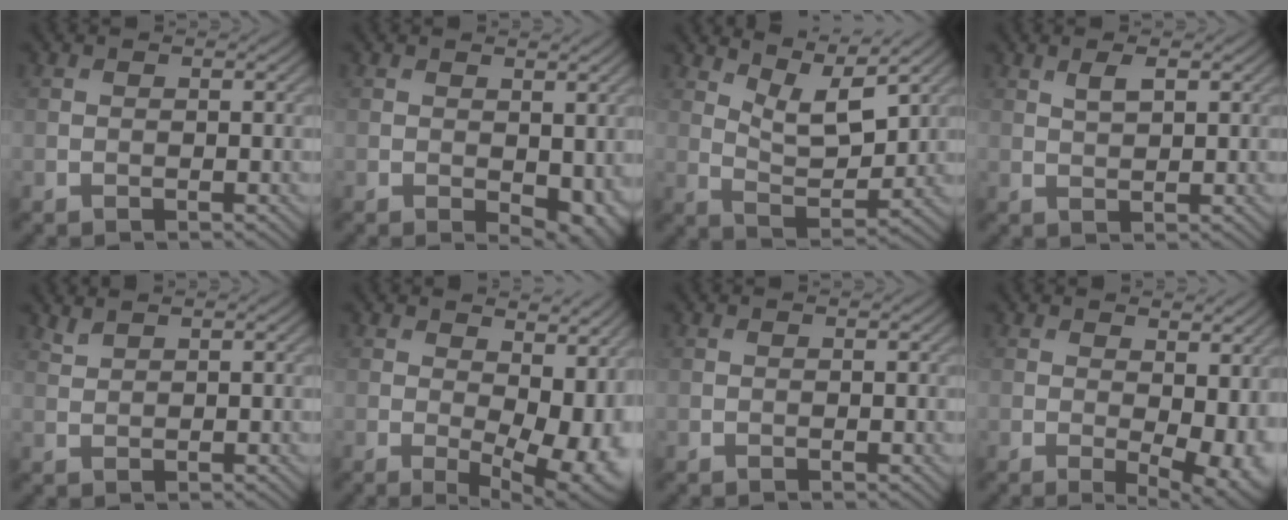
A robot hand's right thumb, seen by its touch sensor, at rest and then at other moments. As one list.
[{"total": 4.7, "force": [-0.5, 2.8, 3.7], "torque": [-0.051, -0.019, 0.002]}, {"total": 7.1, "force": [5.1, 2.2, 4.4], "torque": [-0.093, -0.010, 0.097]}, {"total": 2.0, "force": [1.1, 0.7, 1.6], "torque": [-0.034, 0.000, 0.023]}, {"total": 1.3, "force": [1.2, 0.2, 0.4], "torque": [-0.016, 0.004, 0.030]}, {"total": 12.7, "force": [0.7, 7.1, 10.6], "torque": [-0.133, -0.020, 0.046]}, {"total": 0.0}, {"total": 7.2, "force": [0.2, 3.7, 6.1], "torque": [-0.084, -0.016, 0.014]}]